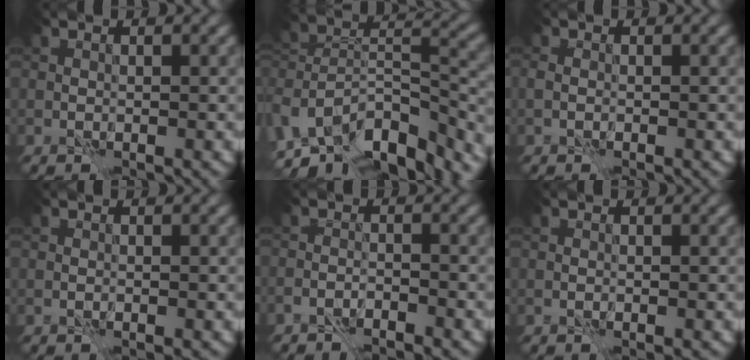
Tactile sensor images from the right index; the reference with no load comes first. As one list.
[{"total": 12.2, "force": [-7.5, 6.3, 7.2], "torque": [-0.123, 0.035, -0.107]}, {"total": 0.6, "force": [-0.3, 0.4, 0.3], "torque": [-0.009, 0.000, -0.010]}, {"total": 0.0}, {"total": 2.1, "force": [-2.0, 0.3, 0.3], "torque": [-0.006, -0.001, -0.042]}, {"total": 0.0}]